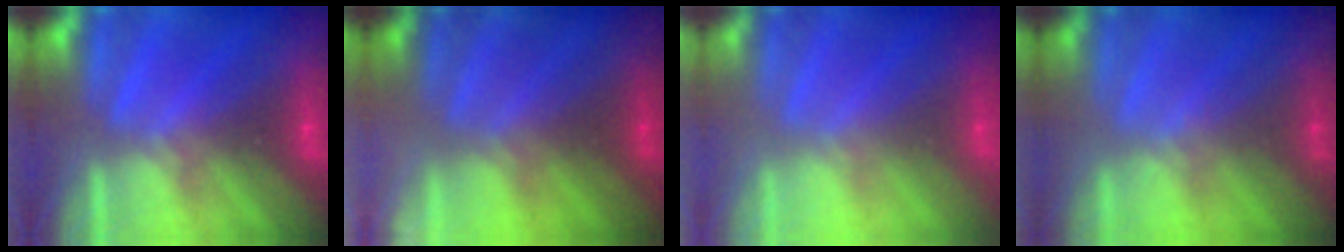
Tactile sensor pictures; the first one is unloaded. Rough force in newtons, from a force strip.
{"total": 2.5}
{"total": 2.9}
{"total": 1.6}